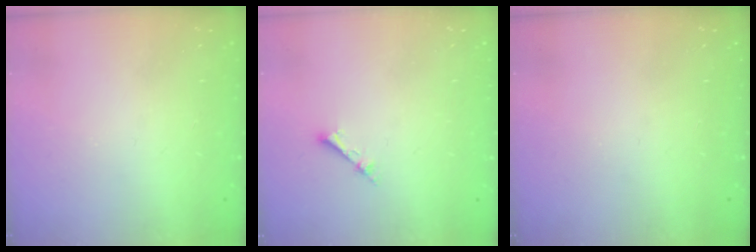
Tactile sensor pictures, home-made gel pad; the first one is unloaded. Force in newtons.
{"total": 2.1, "press": 2.1, "slide": 0.3}
{"total": 0.0}